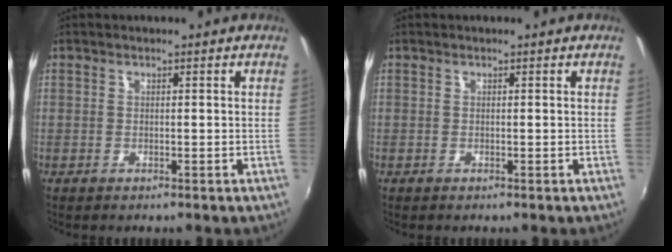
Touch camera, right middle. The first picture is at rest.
{"total": 0.0}